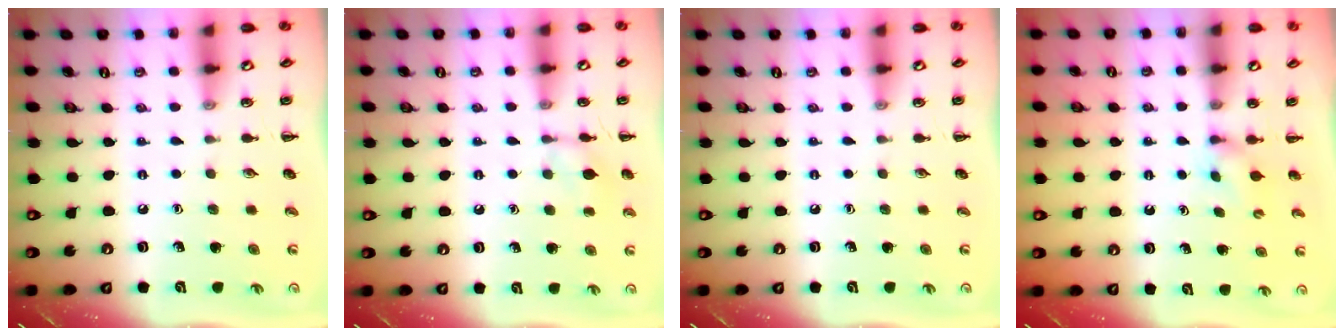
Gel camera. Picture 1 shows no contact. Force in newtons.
{"total": 7.9, "press": 7.7, "slide": 1.3}
{"total": 0.0}
{"total": 2.9, "press": 2.7, "slide": 1.1}